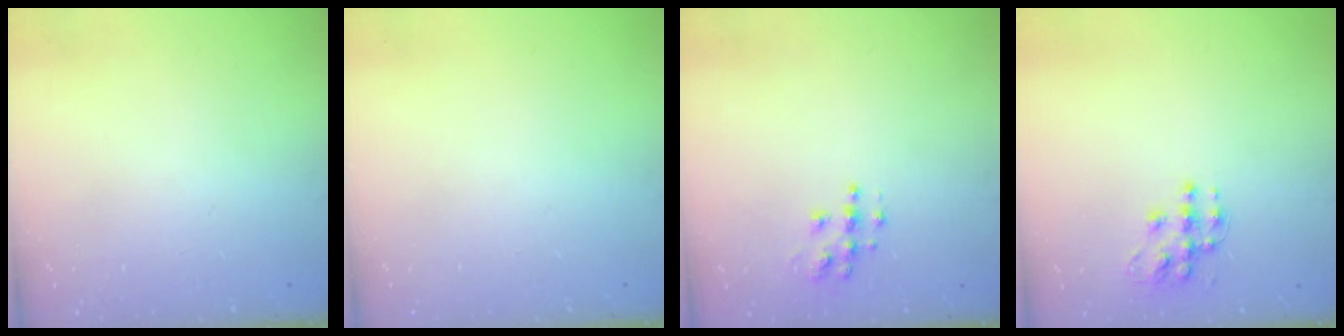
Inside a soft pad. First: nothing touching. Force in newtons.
{"total": 0.0}
{"total": 8.6, "press": 8.6, "slide": 0.4}
{"total": 10.8, "press": 10.8, "slide": 0.6}